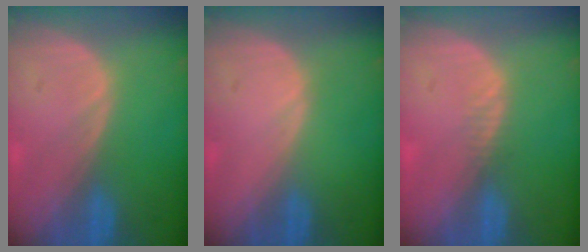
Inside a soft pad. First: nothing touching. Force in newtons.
{"total": 0.0}
{"total": 1.2, "press": 0.9, "slide": 0.8}